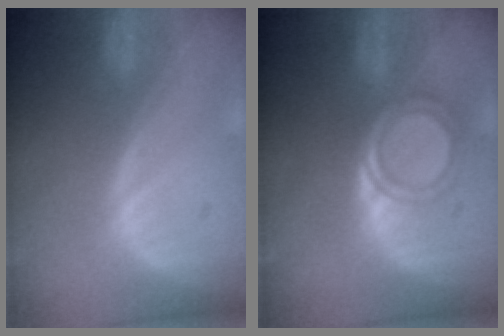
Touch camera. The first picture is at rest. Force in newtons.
{"total": 5.3, "press": 4.9, "slide": 2.1}